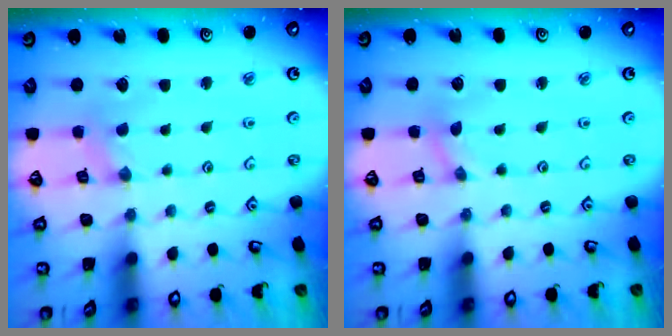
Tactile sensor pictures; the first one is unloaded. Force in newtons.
{"total": 0.0}